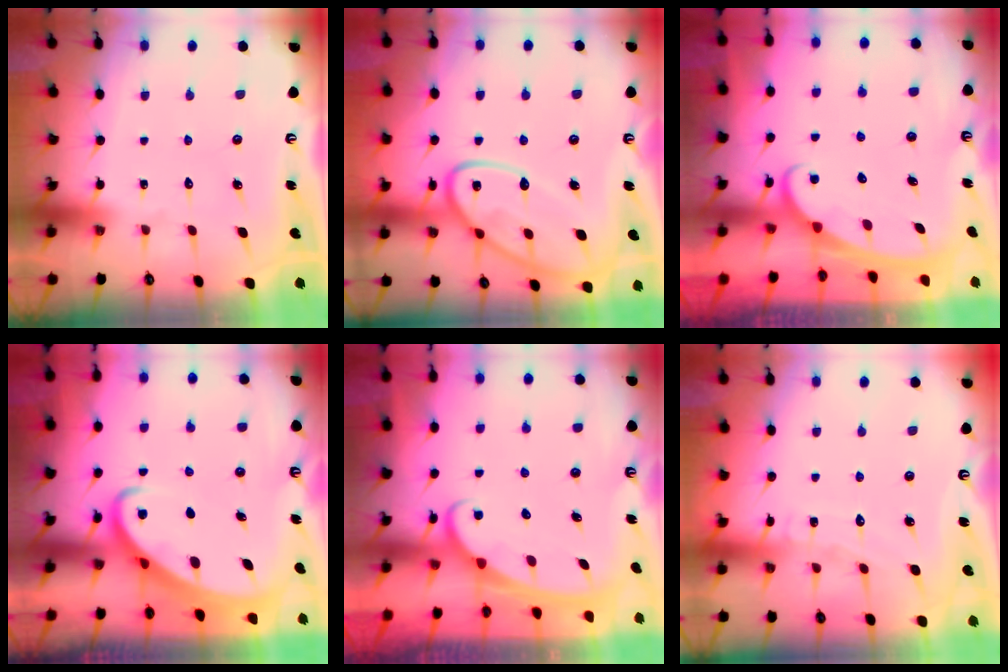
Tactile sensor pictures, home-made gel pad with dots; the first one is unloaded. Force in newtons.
{"total": 15.1, "press": 15.1, "slide": 1.4}
{"total": 2.3, "press": 2.3, "slide": 0.3}
{"total": 3.5, "press": 3.5, "slide": 0.4}
{"total": 2.4, "press": 2.4, "slide": 0.4}
{"total": 6.1, "press": 6.1, "slide": 0.6}